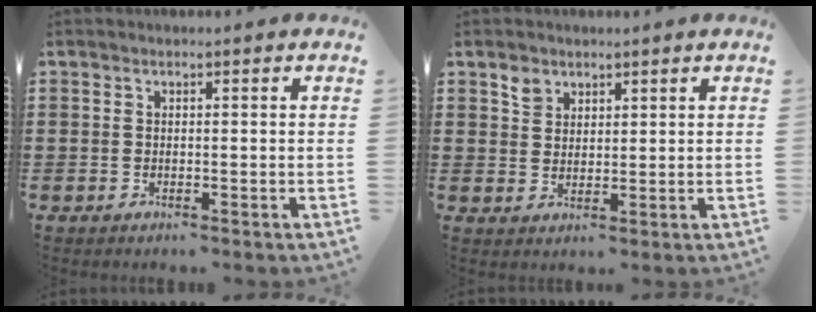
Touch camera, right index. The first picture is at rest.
{"total": 2.9, "force": [2.0, 2.0, 0.4], "torque": [-0.007, 0.002, 0.038]}